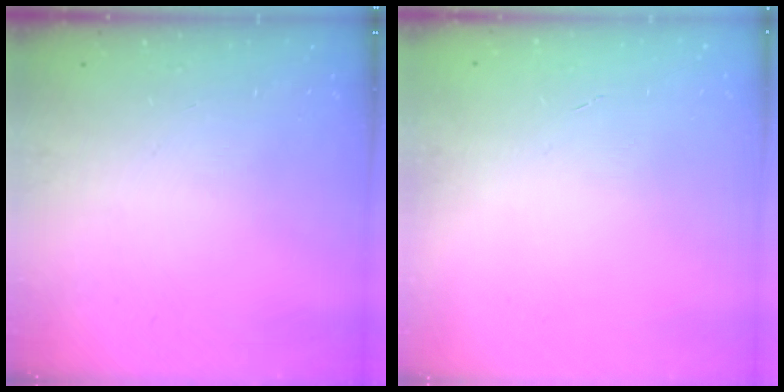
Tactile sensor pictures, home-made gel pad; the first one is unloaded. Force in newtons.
{"total": 0.0}